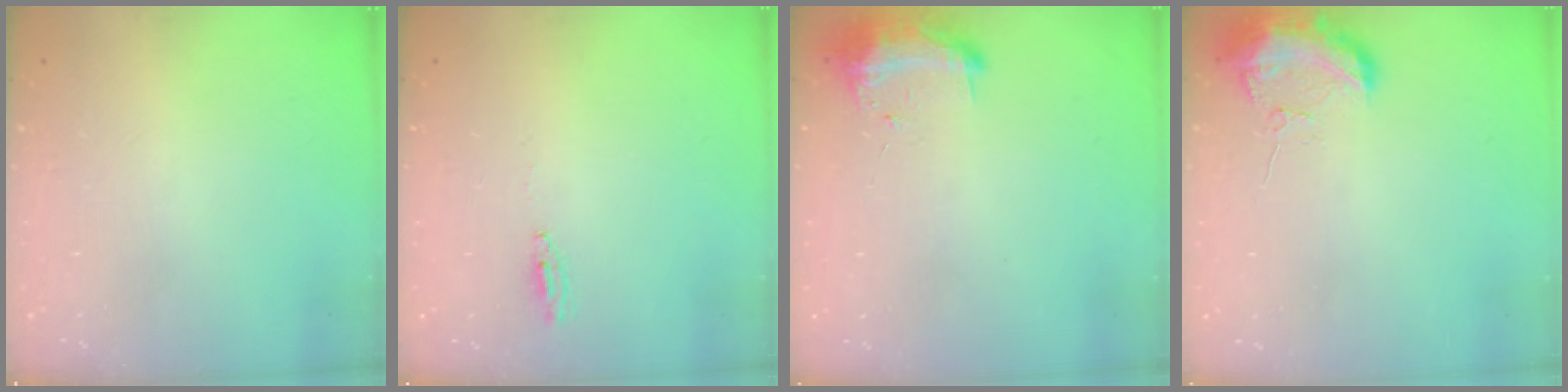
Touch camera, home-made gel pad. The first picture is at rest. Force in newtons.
{"total": 2.0, "press": 2.0, "slide": 0.2}
{"total": 9.9, "press": 9.8, "slide": 1.0}
{"total": 10.0, "press": 10.0, "slide": 0.8}